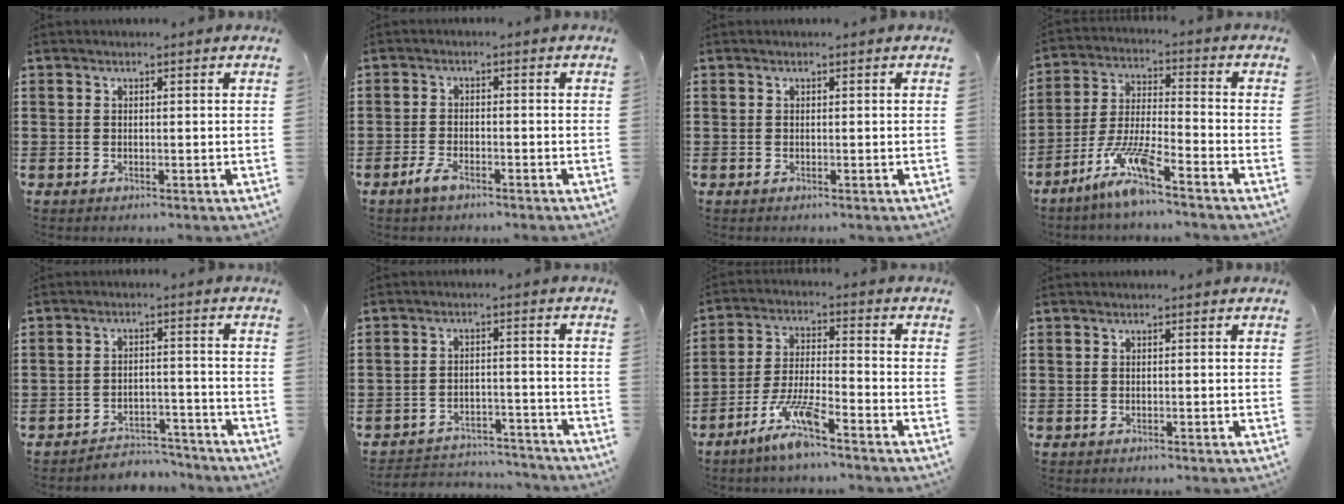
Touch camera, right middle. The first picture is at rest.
{"total": 2.9, "force": [-1.9, 1.0, 1.9], "torque": [-0.054, -0.004, -0.042]}
{"total": 0.0}
{"total": 8.5, "force": [-6.4, 0.6, 5.6], "torque": [-0.124, -0.012, -0.124]}
{"total": 4.0, "force": [-3.9, 0.7, 0.1], "torque": [-0.008, 0.006, -0.083]}
{"total": 4.0, "force": [-3.9, 0.7, 0.1], "torque": [-0.006, 0.005, -0.084]}
{"total": 7.8, "force": [-5.7, 0.7, 5.2], "torque": [-0.110, -0.010, -0.109]}
{"total": 0.0}